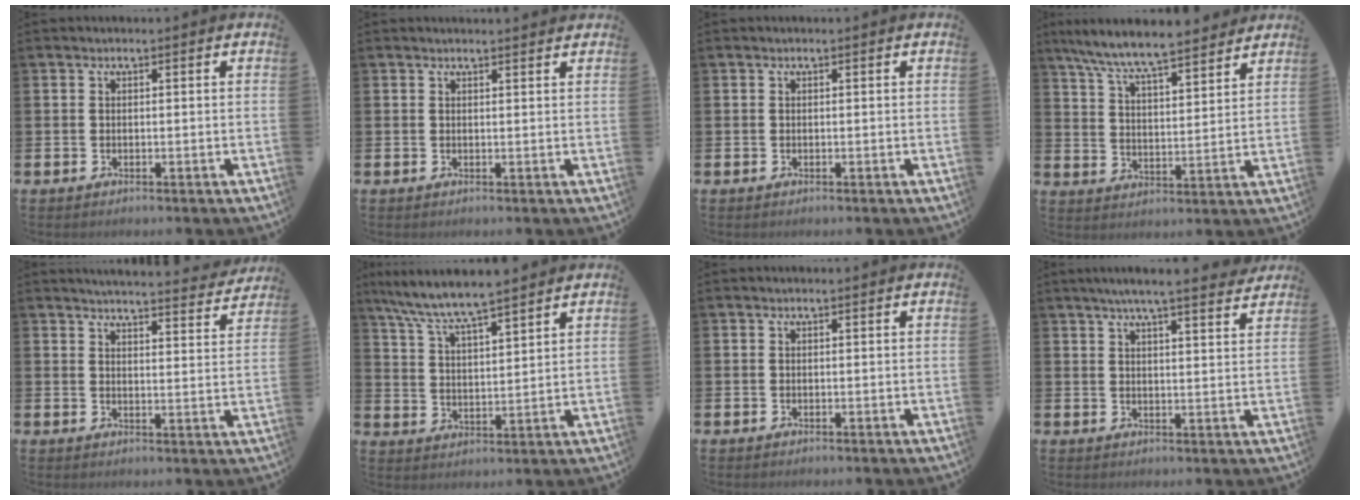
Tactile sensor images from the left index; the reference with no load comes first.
{"total": 0.9, "force": [0.9, 0.0, 0.1], "torque": [0.011, -0.006, 0.014]}
{"total": 0.0}
{"total": 8.1, "force": [7.7, 0.5, 2.5], "torque": [-0.083, -0.043, 0.139]}
{"total": 4.8, "force": [4.8, 0.1, 0.6], "torque": [-0.011, -0.040, 0.081]}
{"total": 7.2, "force": [6.9, 0.2, 2.2], "torque": [-0.075, -0.036, 0.123]}
{"total": 0.0}
{"total": 5.8, "force": [5.4, -0.1, 2.2], "torque": [-0.043, -0.025, 0.092]}